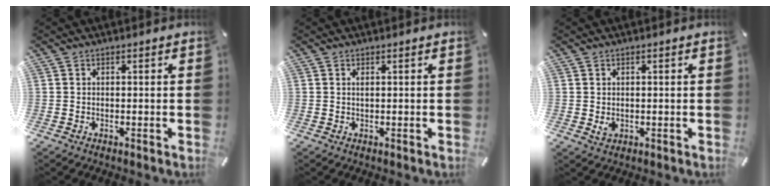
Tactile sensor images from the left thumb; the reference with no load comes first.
{"total": 0.8, "force": [0.2, 0.2, 0.8], "torque": [-0.016, 0.000, 0.003]}
{"total": 1.8, "force": [0.0, 1.5, 0.9], "torque": [-0.009, -0.002, -0.001]}